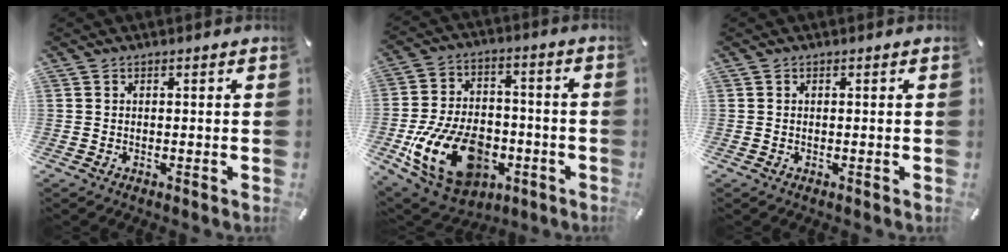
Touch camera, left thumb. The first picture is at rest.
{"total": 20.1, "force": [-7.5, 13.1, 13.2], "torque": [-0.247, 0.039, -0.116]}
{"total": 0.0}